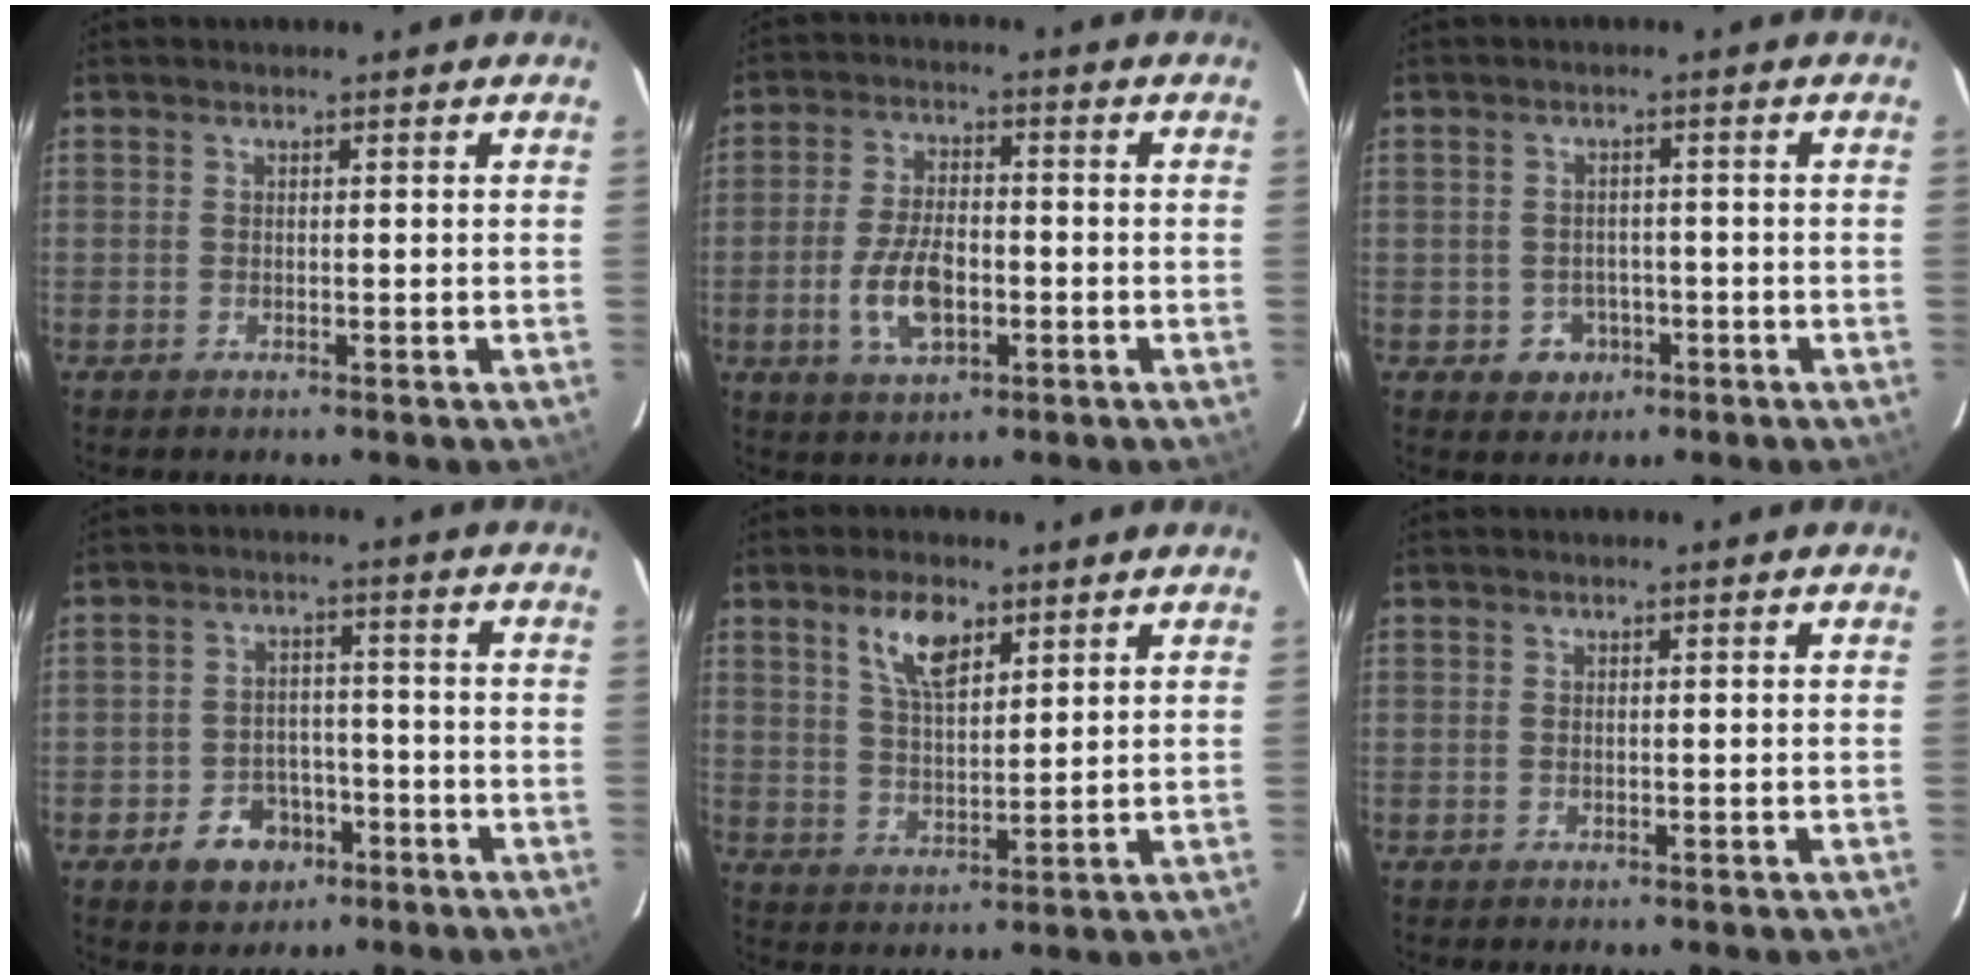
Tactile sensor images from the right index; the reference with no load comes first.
{"total": 9.3, "force": [-2.7, 4.8, 7.5], "torque": [-0.153, 0.001, -0.044]}
{"total": 4.3, "force": [-1.6, 3.9, 0.8], "torque": [-0.026, 0.011, -0.011]}
{"total": 7.9, "force": [-4.4, 5.9, 2.9], "torque": [-0.077, 0.020, -0.052]}
{"total": 7.5, "force": [4.4, 3.2, 5.2], "torque": [-0.093, 0.007, 0.084]}
{"total": 0.0}